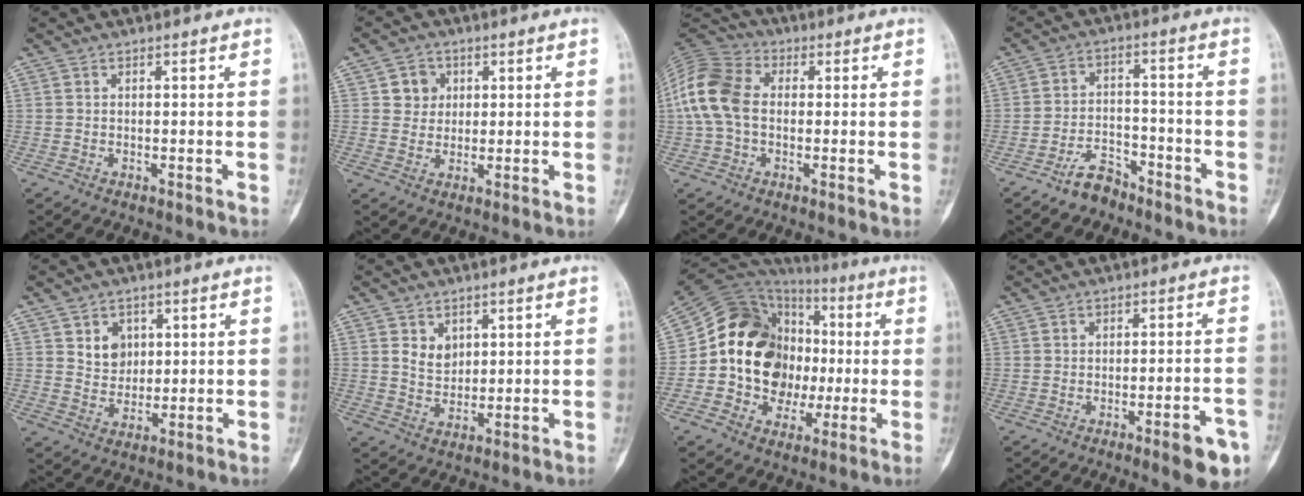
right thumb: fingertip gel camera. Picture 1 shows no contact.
{"total": 4.6, "force": [1.4, 4.2, 1.2], "torque": [0.005, 0.000, 0.020]}
{"total": 12.0, "force": [0.3, 8.4, 8.6], "torque": [-0.184, 0.029, -0.005]}
{"total": 2.5, "force": [-2.0, 1.2, 1.1], "torque": [-0.021, 0.012, -0.034]}
{"total": 5.4, "force": [1.9, 4.5, 2.4], "torque": [-0.015, -0.012, 0.036]}
{"total": 4.4, "force": [1.8, 3.4, 2.3], "torque": [-0.022, -0.015, 0.037]}
{"total": 20.4, "force": [-1.0, 17.2, 10.9], "torque": [-0.142, 0.059, -0.006]}
{"total": 7.3, "force": [-3.8, 1.7, 5.9], "torque": [-0.065, 0.016, -0.045]}